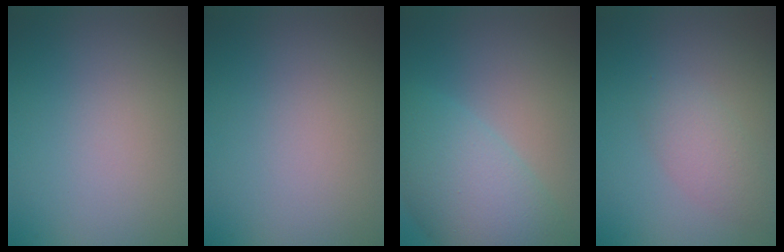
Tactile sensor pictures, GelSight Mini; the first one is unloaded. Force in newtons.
{"total": 0.0}
{"total": 5.5, "press": 5.5, "slide": 0.4}
{"total": 2.4, "press": 2.4, "slide": 0.0}